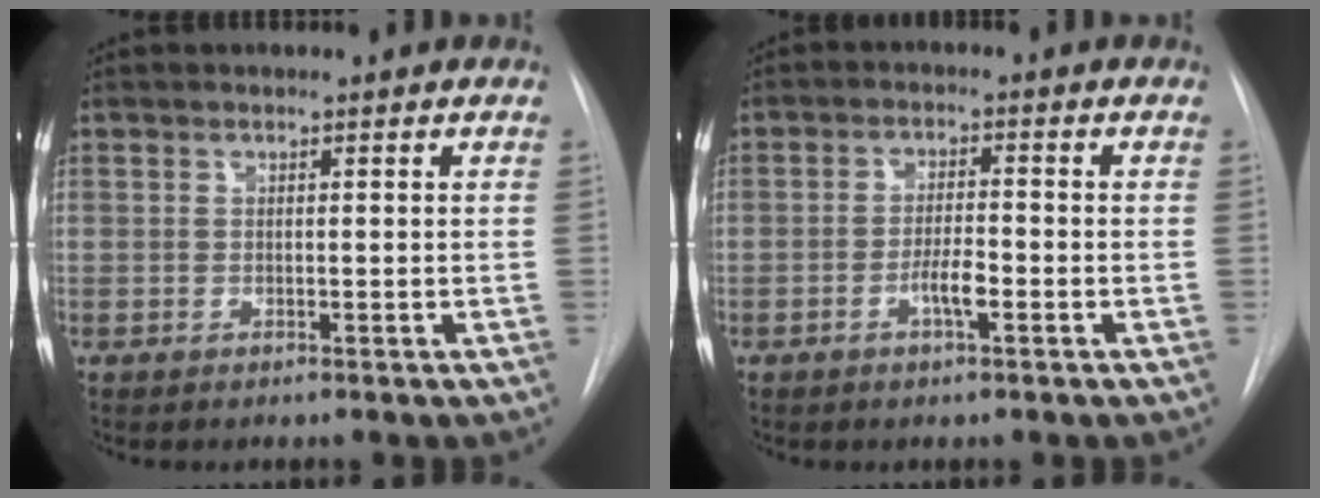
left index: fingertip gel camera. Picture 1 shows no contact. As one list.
[{"total": 3.5, "force": [-1.6, 0.7, 3.1], "torque": [-0.056, 0.001, -0.031]}]